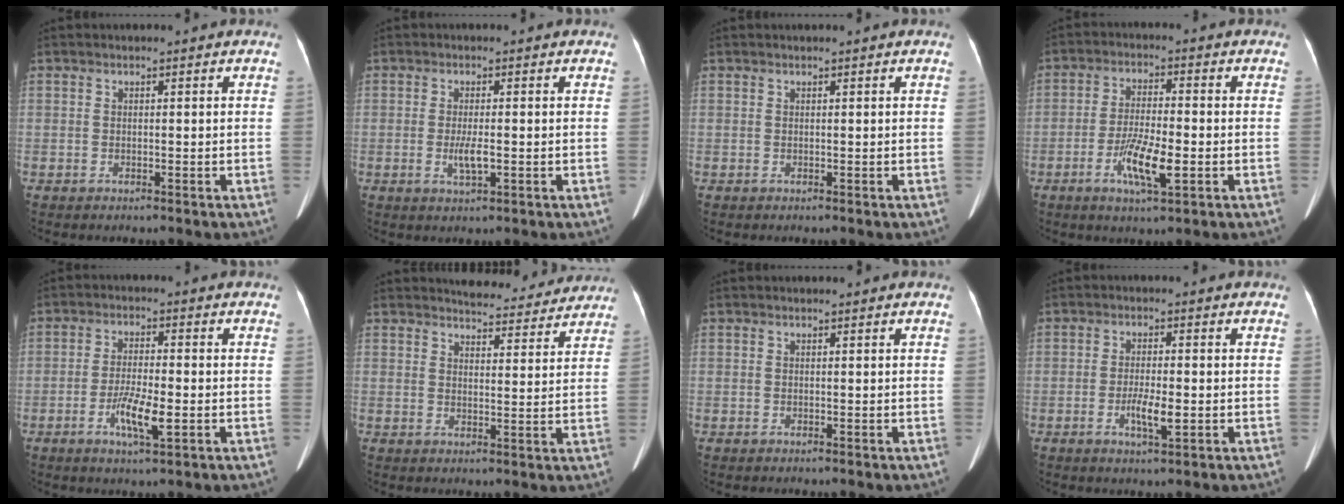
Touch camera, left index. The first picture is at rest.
{"total": 2.8, "force": [-0.6, 0.6, 2.7], "torque": [-0.056, -0.005, -0.009]}
{"total": 0.0}
{"total": 7.4, "force": [-2.7, 1.4, 6.7], "torque": [-0.130, -0.008, -0.047]}
{"total": 5.9, "force": [-2.1, 1.1, 5.5], "torque": [-0.104, -0.007, -0.036]}
{"total": 10.2, "force": [9.9, 2.1, 1.6], "torque": [-0.009, -0.004, 0.114]}
{"total": 0.0}
{"total": 4.1, "force": [-1.2, 0.9, 3.8], "torque": [-0.074, -0.004, -0.018]}